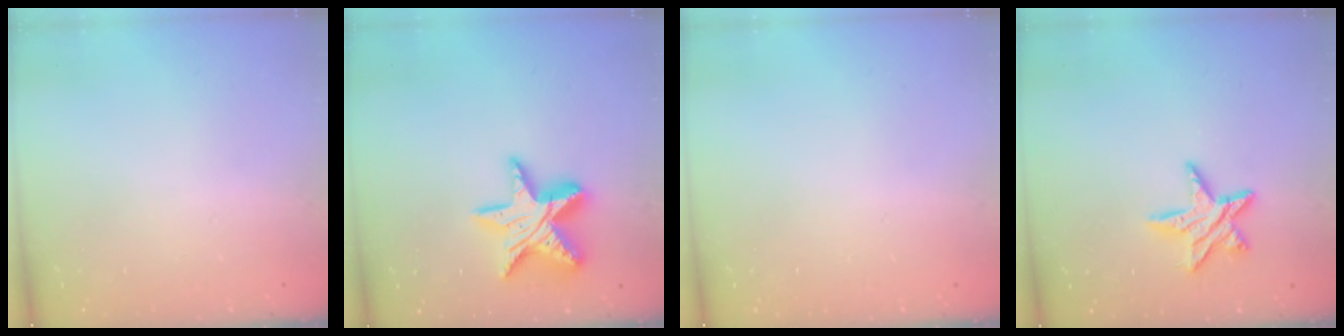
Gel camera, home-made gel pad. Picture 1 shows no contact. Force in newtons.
{"total": 15.6, "press": 15.6, "slide": 1.1}
{"total": 0.0}
{"total": 9.3, "press": 9.2, "slide": 0.7}